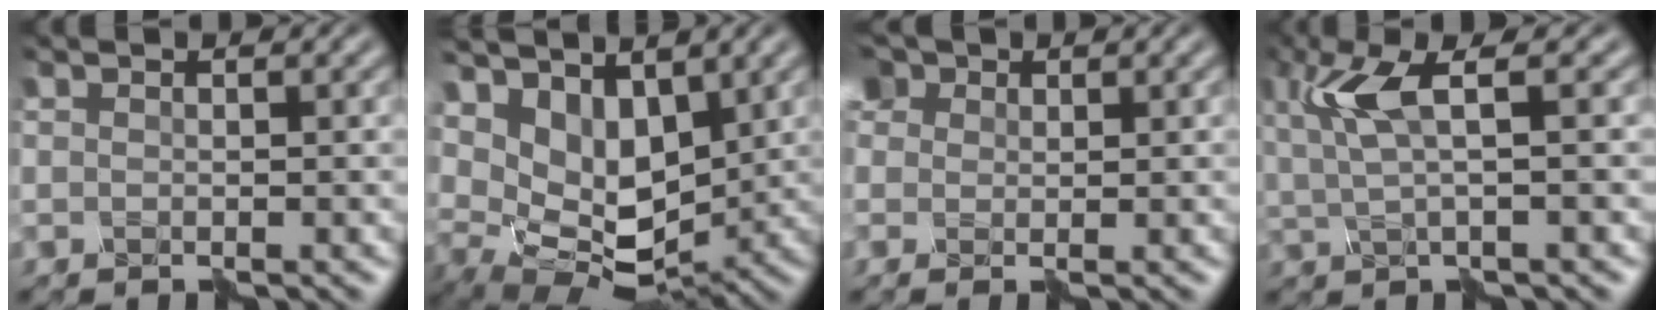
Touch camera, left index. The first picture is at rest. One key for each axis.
{"total": 7.0, "fx": 2.5, "fy": 4.1, "fz": 5.0, "tx": -0.109, "ty": -0.009, "tz": 0.053}
{"total": 5.7, "fx": 3.0, "fy": 3.7, "fz": 3.1, "tx": -0.090, "ty": 0.009, "tz": 0.047}
{"total": 4.1, "fx": 0.4, "fy": 0.5, "fz": 4.0, "tx": -0.094, "ty": 0.000, "tz": 0.018}